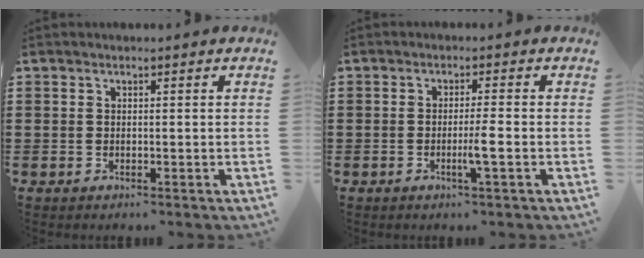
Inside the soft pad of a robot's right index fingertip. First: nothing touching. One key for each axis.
{"total": 3.3, "fx": -1.1, "fy": -0.2, "fz": 3.1, "tx": -0.059, "ty": -0.009, "tz": -0.024}